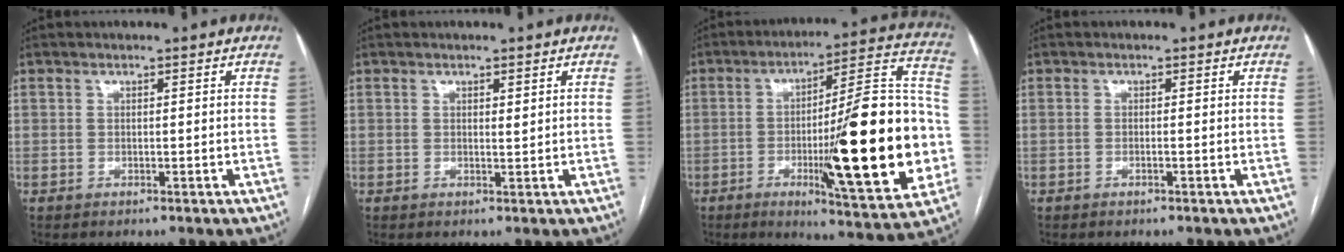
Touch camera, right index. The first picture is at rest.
{"total": 0.7, "force": [0.4, 0.1, 0.5], "torque": [-0.012, -0.003, 0.007]}
{"total": 25.5, "force": [-4.6, 3.2, 24.9], "torque": [-0.324, 0.006, -0.062]}
{"total": 0.5, "force": [-0.2, 0.0, 0.5], "torque": [-0.013, 0.001, -0.001]}